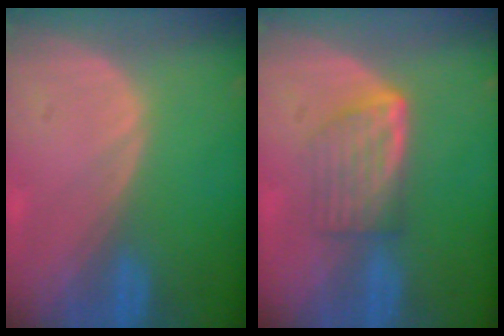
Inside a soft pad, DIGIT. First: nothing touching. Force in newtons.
{"total": 5.8, "press": 5.3, "slide": 2.4}